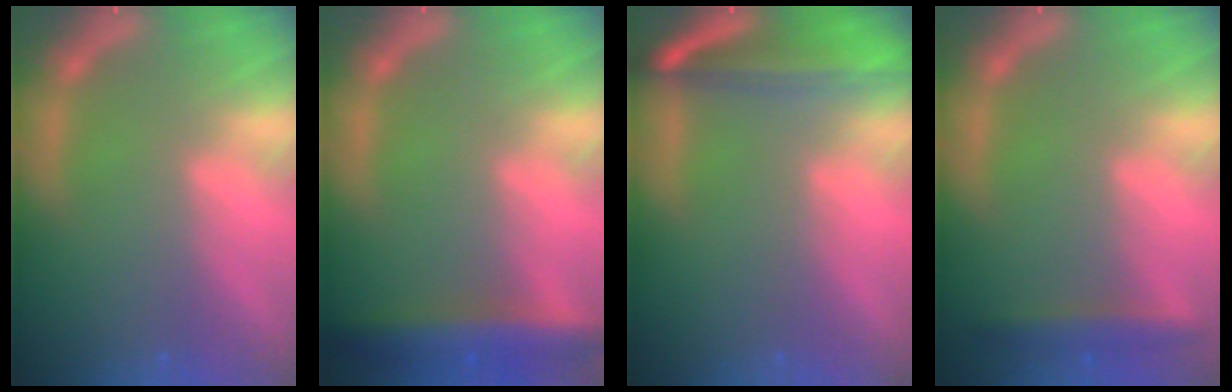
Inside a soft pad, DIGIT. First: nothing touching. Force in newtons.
{"total": 6.0}
{"total": 7.5}
{"total": 2.9}